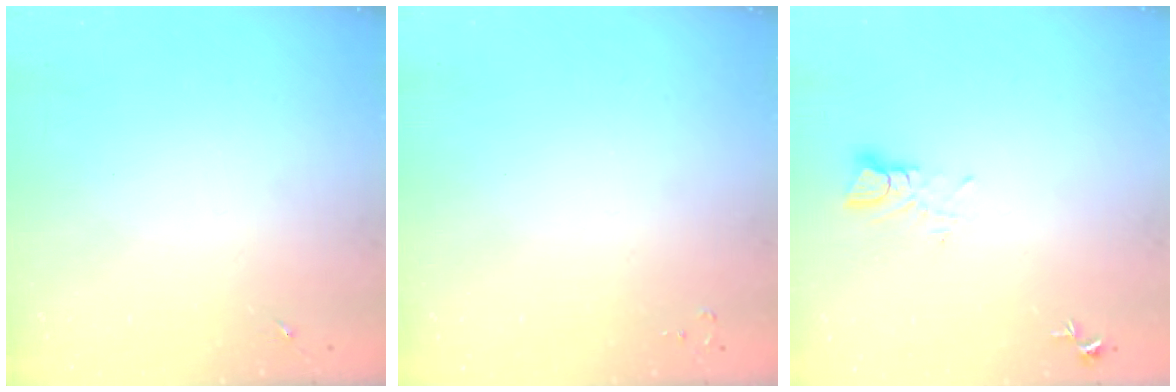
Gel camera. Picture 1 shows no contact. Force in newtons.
{"total": 2.0, "press": 2.0, "slide": 0.3}
{"total": 3.9, "press": 3.9, "slide": 0.2}